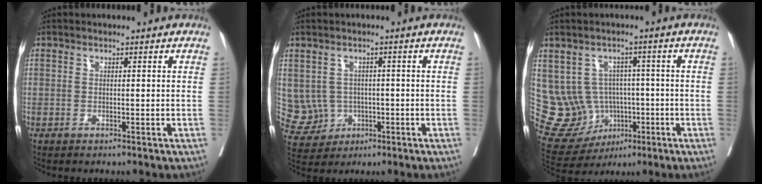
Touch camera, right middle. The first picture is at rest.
{"total": 7.4, "force": [-0.4, 7.4, 1.1], "torque": [-0.034, 0.016, 0.011]}
{"total": 10.7, "force": [-1.2, 10.1, 3.1], "torque": [-0.072, 0.040, 0.009]}